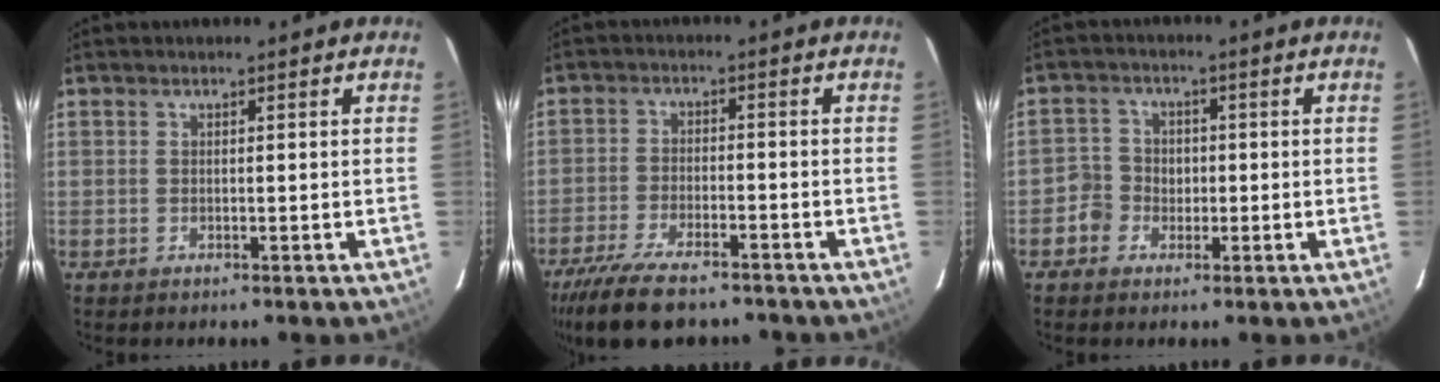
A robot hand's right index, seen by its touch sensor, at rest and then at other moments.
{"total": 13.7, "force": [-11.0, 4.2, 7.0], "torque": [-0.159, -0.033, -0.187]}
{"total": 4.3, "force": [-1.3, 4.1, 0.6], "torque": [-0.002, 0.012, -0.028]}